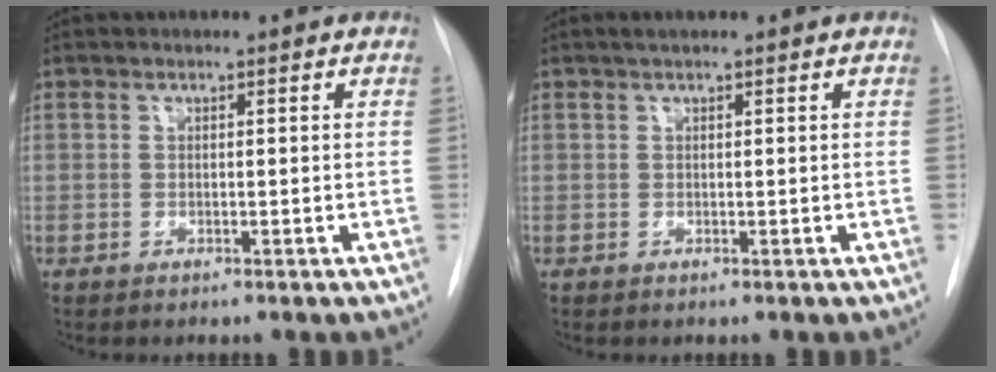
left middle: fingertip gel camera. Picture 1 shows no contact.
{"total": 1.0, "force": [0.7, 0.1, 0.7], "torque": [-0.014, 0.008, 0.013]}